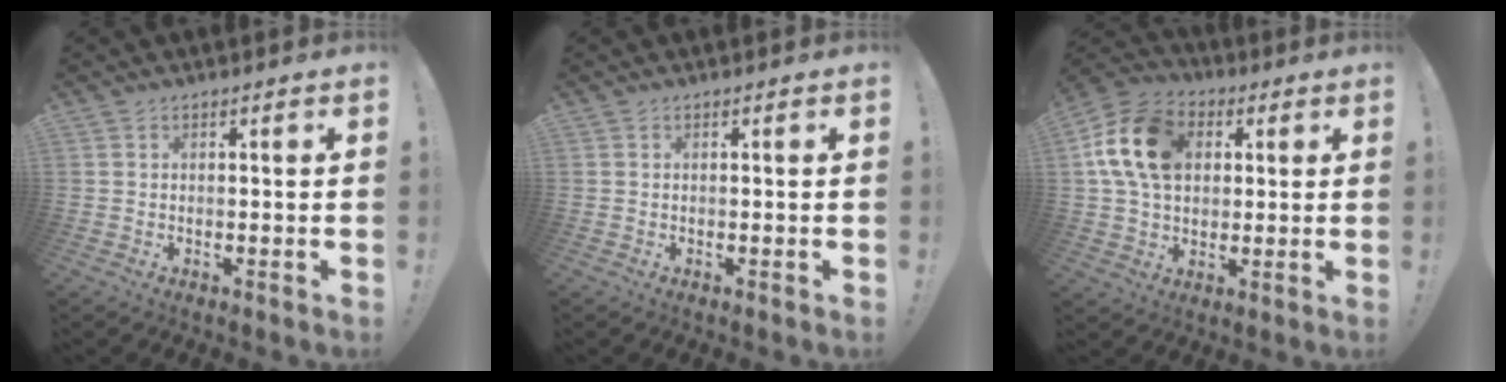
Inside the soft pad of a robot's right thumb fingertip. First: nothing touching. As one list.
[{"total": 0.0}, {"total": 17.1, "force": [4.1, 12.5, 11.0], "torque": [-0.190, 0.001, 0.080]}]